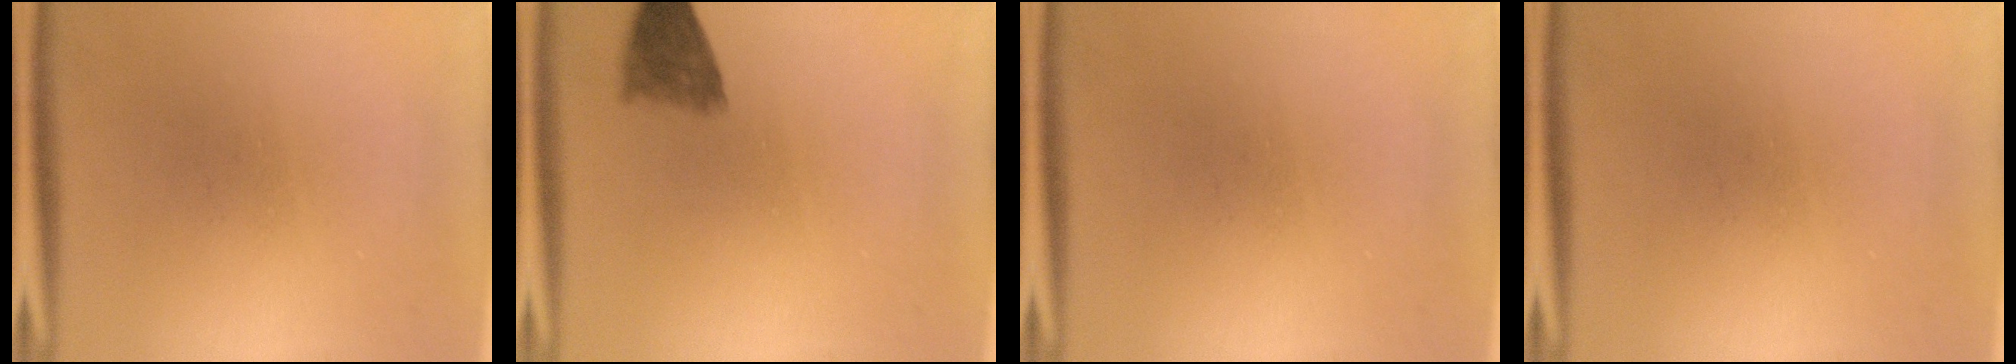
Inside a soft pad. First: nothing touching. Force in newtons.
{"total": 4.0}
{"total": 0.0}
{"total": 0.0}